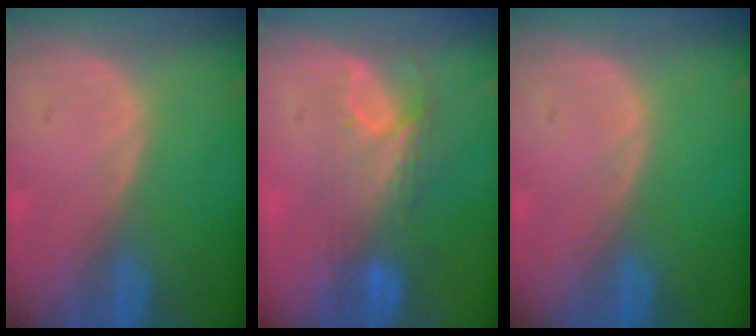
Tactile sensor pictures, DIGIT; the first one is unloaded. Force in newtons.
{"total": 7.6, "press": 6.7, "slide": 3.5}
{"total": 0.0}